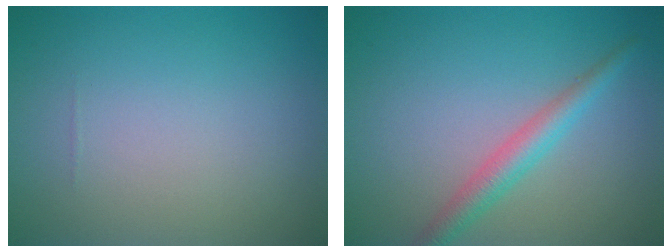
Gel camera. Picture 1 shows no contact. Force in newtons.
{"total": 2.8, "press": 2.8, "slide": 0.0}